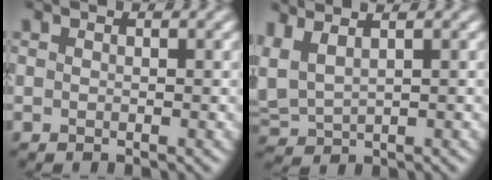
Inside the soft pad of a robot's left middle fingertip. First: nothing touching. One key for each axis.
{"total": 2.9, "fx": 1.7, "fy": 1.3, "fz": 2.0, "tx": -0.059, "ty": 0.010, "tz": 0.040}